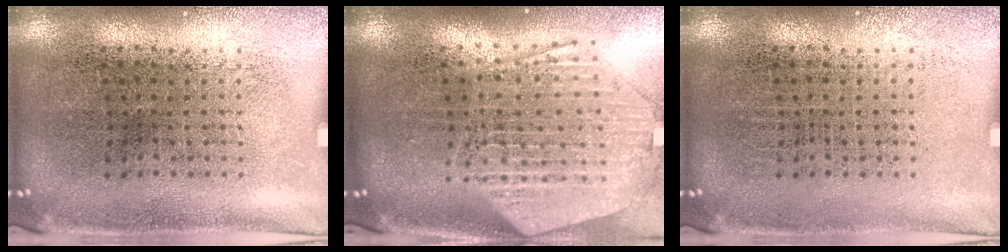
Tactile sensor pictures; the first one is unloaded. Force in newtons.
{"total": 2.7, "press": 2.2, "slide": 1.6}
{"total": 0.0}